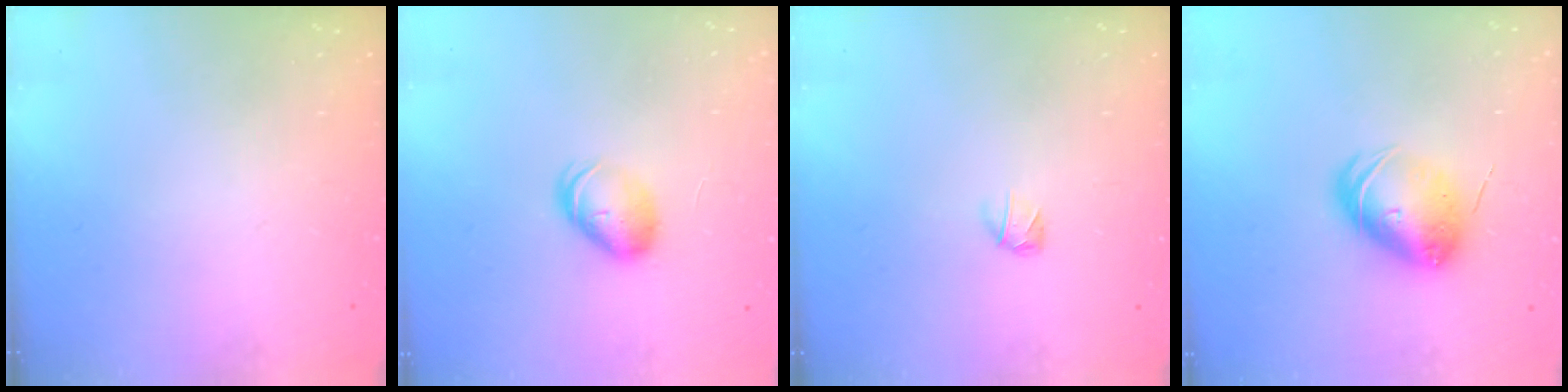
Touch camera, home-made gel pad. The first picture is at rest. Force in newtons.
{"total": 8.2, "press": 8.2, "slide": 0.5}
{"total": 2.6, "press": 2.5, "slide": 0.6}
{"total": 8.6, "press": 8.5, "slide": 1.4}